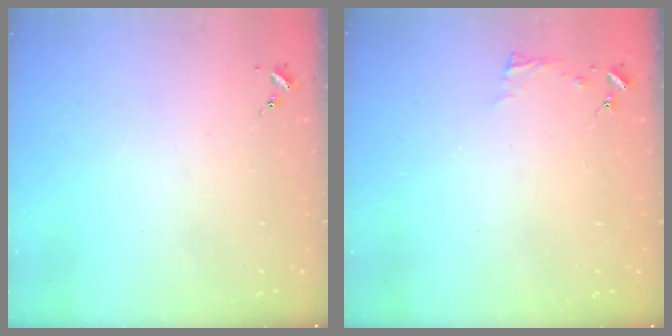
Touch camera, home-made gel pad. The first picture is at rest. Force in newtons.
{"total": 3.8, "press": 3.7, "slide": 0.4}